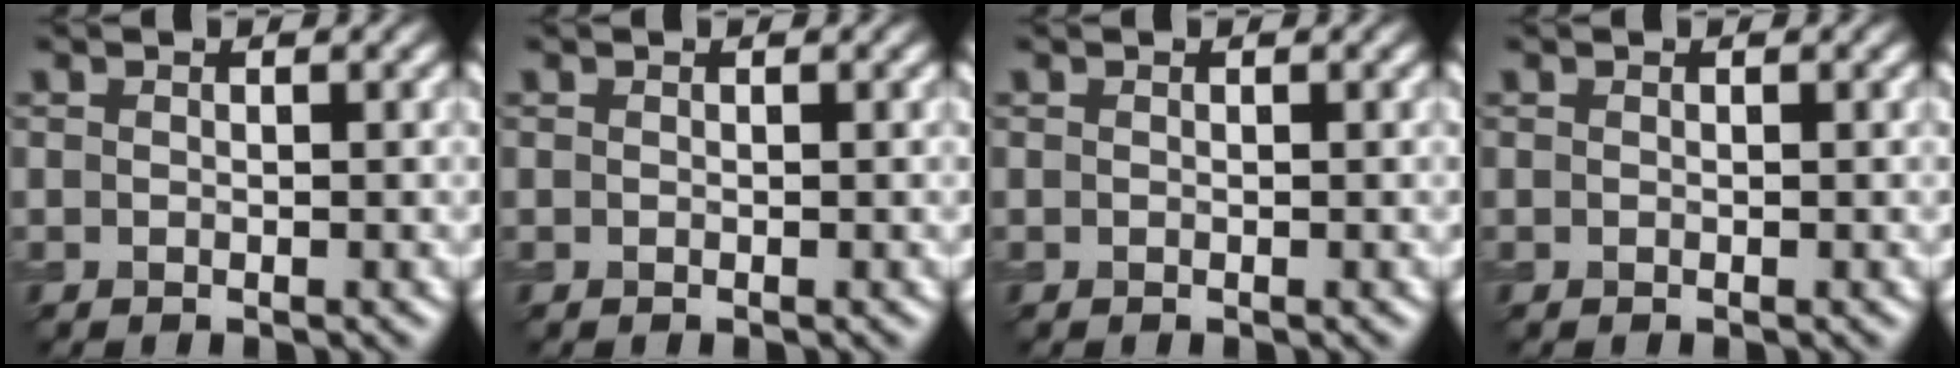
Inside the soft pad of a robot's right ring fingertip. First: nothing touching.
{"total": 0.0}
{"total": 0.0}
{"total": 0.0}